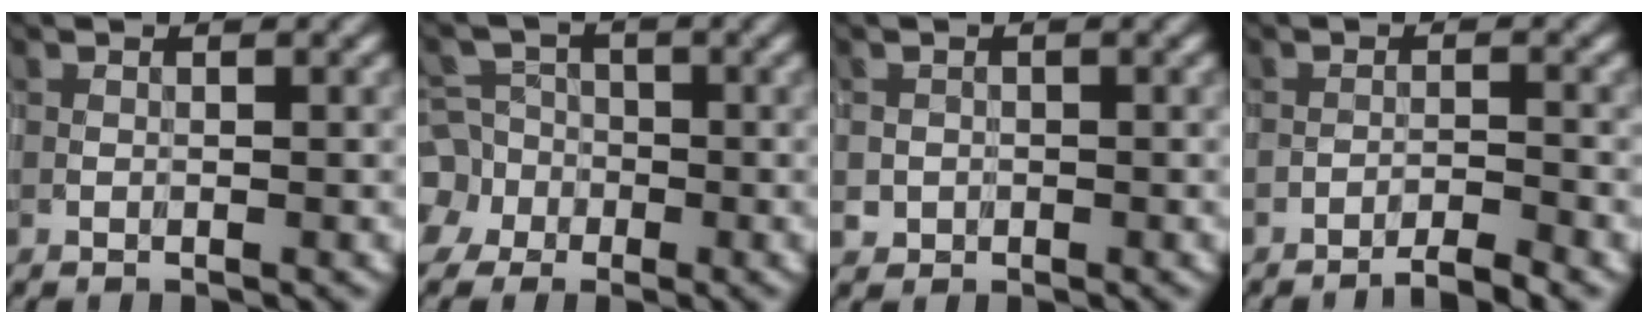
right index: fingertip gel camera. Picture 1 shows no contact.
{"total": 6.5, "force": [-2.6, 5.8, 1.1], "torque": [-0.018, 0.003, -0.070]}
{"total": 1.0, "force": [-0.1, 0.9, -0.3], "torque": [0.014, -0.003, 0.001]}
{"total": 3.0, "force": [-2.7, 0.1, 1.4], "torque": [-0.016, 0.012, -0.047]}